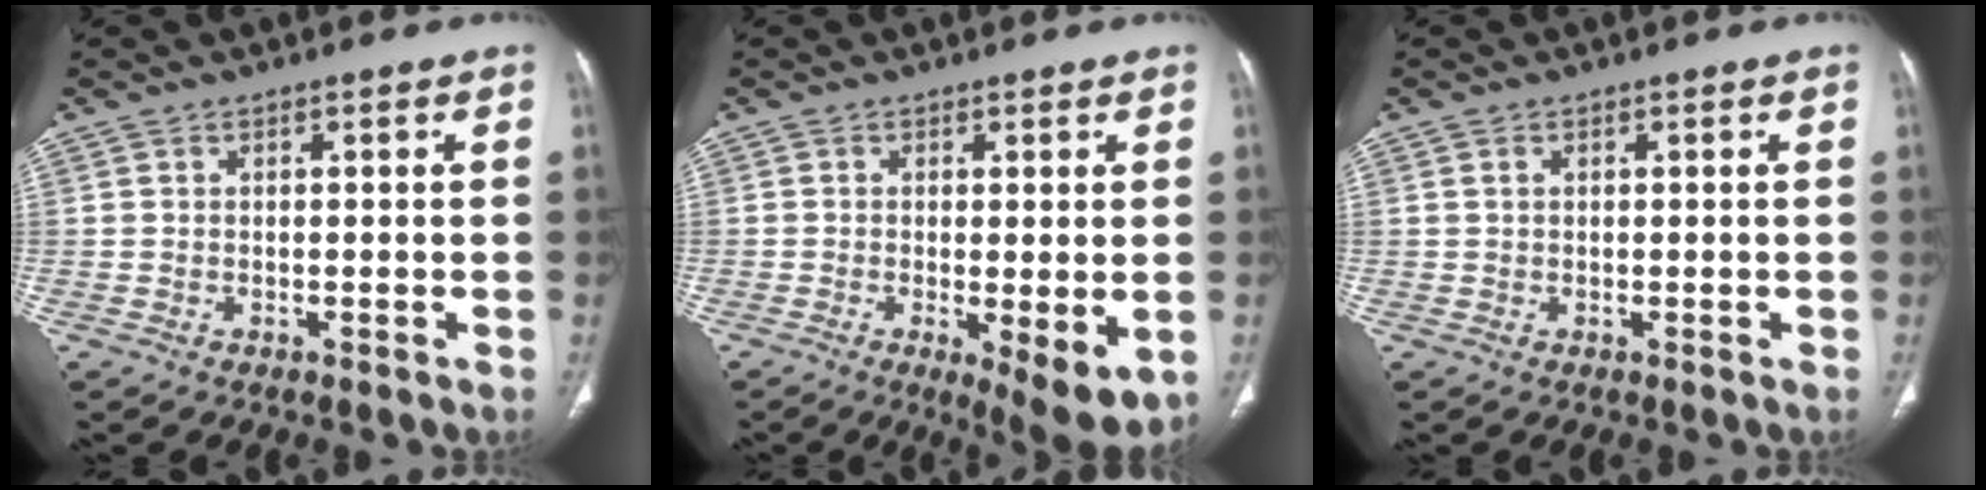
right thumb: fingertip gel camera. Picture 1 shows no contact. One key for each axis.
{"total": 8.1, "fx": -1.8, "fy": 2.3, "fz": 7.6, "tx": -0.115, "ty": -0.025, "tz": -0.025}
{"total": 0.6, "fx": 0.2, "fy": 0.4, "fz": 0.4, "tx": -0.010, "ty": 0.002, "tz": 0.005}